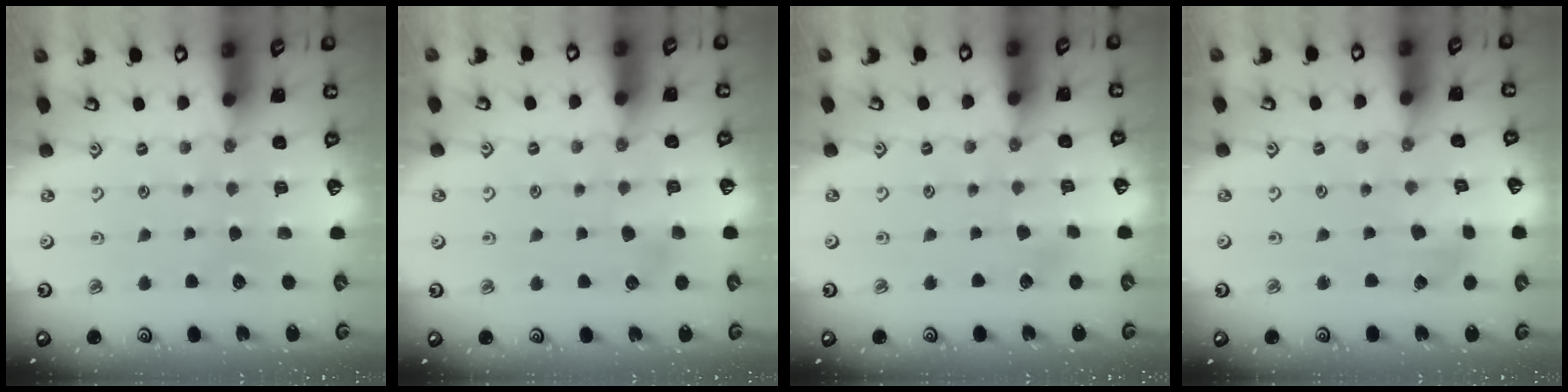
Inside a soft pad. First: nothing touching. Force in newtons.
{"total": 3.7, "press": 3.7, "slide": 0.6}
{"total": 2.9, "press": 2.9, "slide": 0.2}
{"total": 2.3, "press": 2.3, "slide": 0.3}